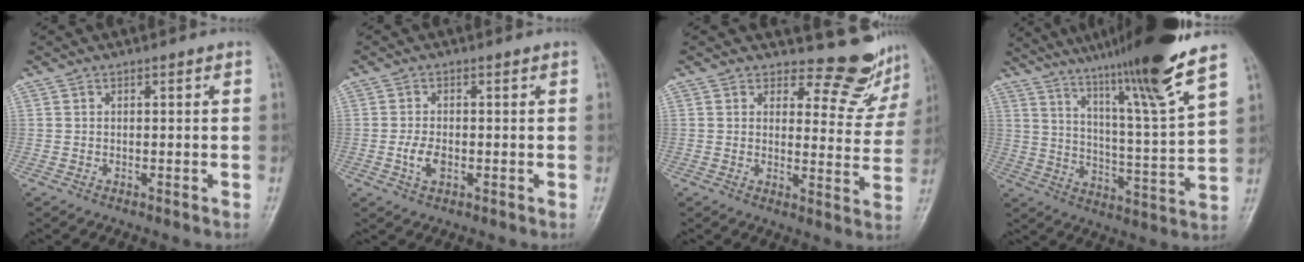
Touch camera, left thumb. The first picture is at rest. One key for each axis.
{"total": 3.3, "fx": -0.7, "fy": 1.9, "fz": 2.6, "tx": -0.051, "ty": 0.000, "tz": -0.013}
{"total": 9.6, "fx": 9.1, "fy": 3.1, "fz": 0.4, "tx": 0.032, "ty": -0.094, "tz": 0.094}
{"total": 20.7, "fx": 15.7, "fy": -0.6, "fz": 13.5, "tx": -0.203, "ty": -0.088, "tz": 0.242}